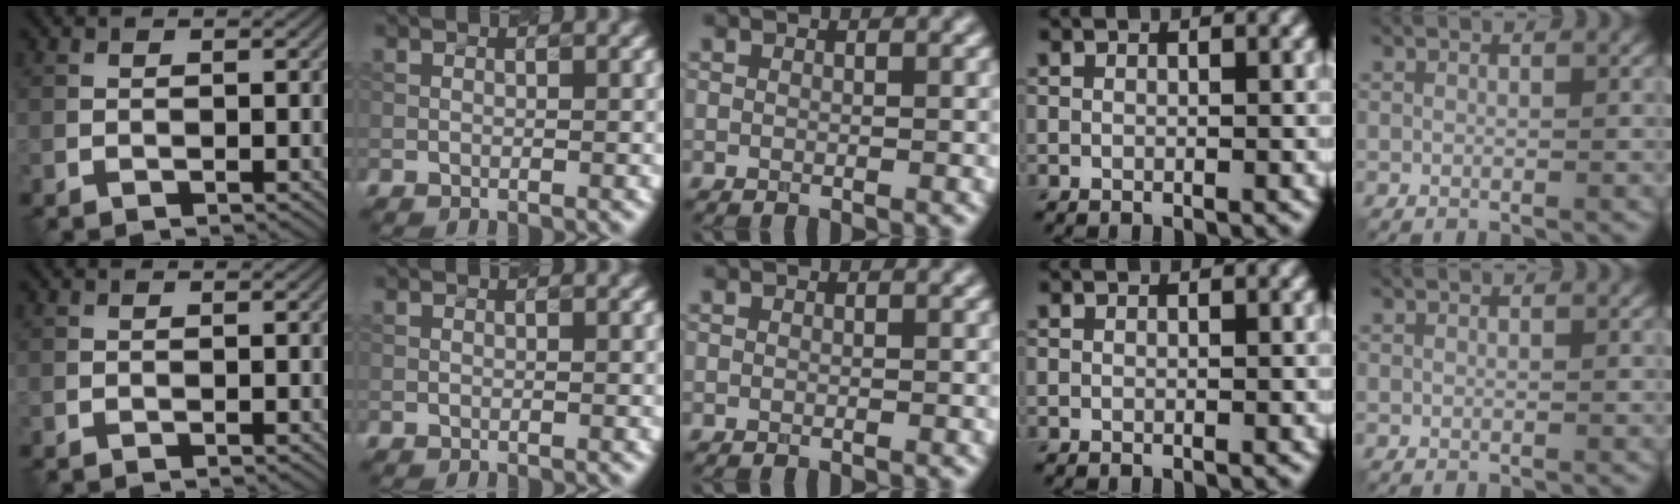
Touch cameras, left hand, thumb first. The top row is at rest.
{}